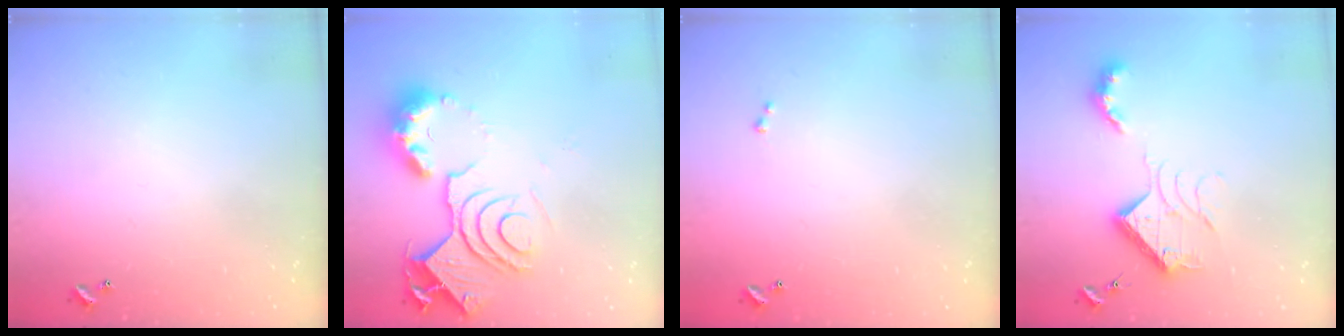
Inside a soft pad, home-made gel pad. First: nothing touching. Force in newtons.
{"total": 16.4, "press": 16.3, "slide": 1.7}
{"total": 0.0}
{"total": 13.3, "press": 13.3, "slide": 0.4}